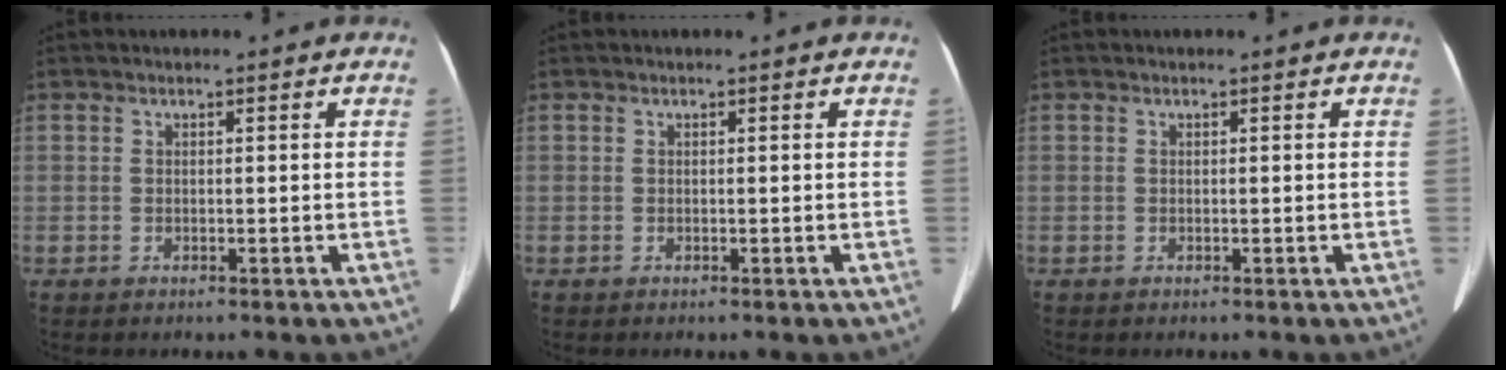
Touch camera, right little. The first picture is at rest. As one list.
[{"total": 0.0}, {"total": 0.0}]